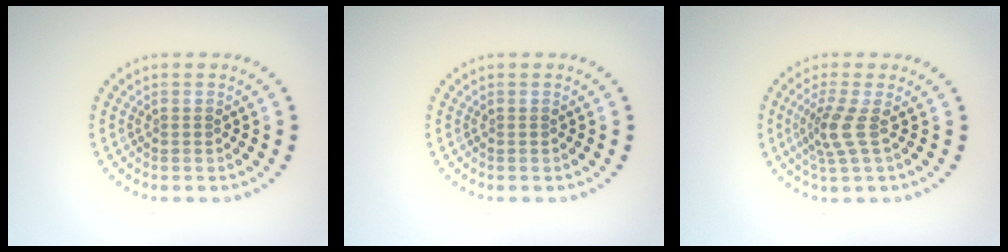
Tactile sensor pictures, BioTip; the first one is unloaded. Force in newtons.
{"total": 0.0}
{"total": 2.7, "press": 1.9, "slide": 1.9}